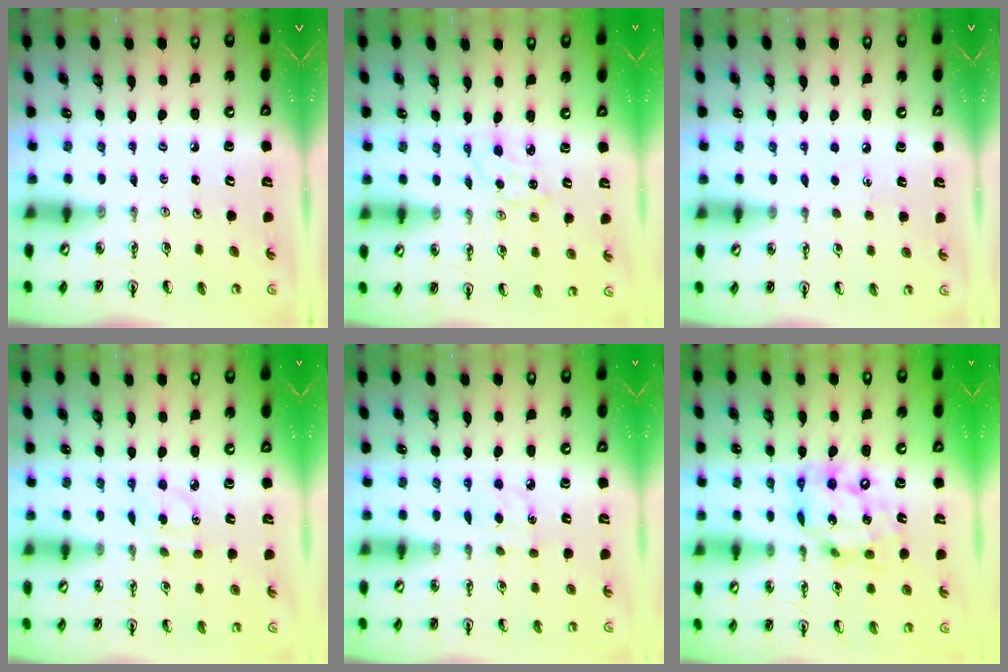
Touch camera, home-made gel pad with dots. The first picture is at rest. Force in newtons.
{"total": 1.5, "press": 1.4, "slide": 0.4}
{"total": 3.9, "press": 3.9, "slide": 0.6}
{"total": 3.1, "press": 2.9, "slide": 0.9}
{"total": 4.6, "press": 4.5, "slide": 0.6}
{"total": 14.4, "press": 14.4, "slide": 1.0}